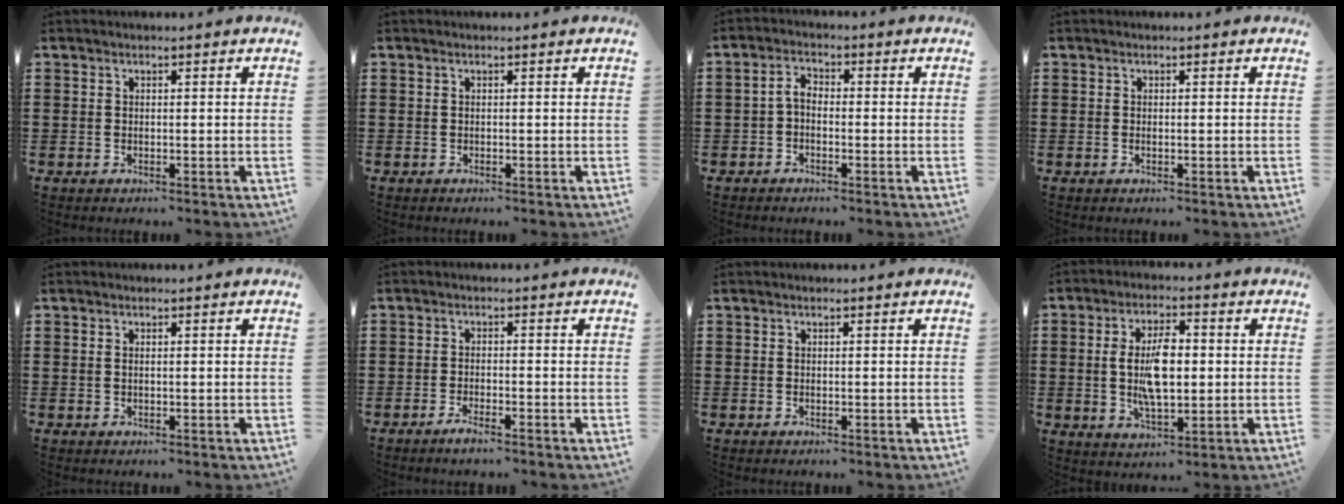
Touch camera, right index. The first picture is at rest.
{"total": 0.0}
{"total": 2.3, "force": [-0.9, 1.2, 1.8], "torque": [-0.051, 0.001, -0.024]}
{"total": 0.0}
{"total": 0.5, "force": [0.1, 0.2, 0.5], "torque": [-0.010, 0.000, 0.002]}
{"total": 1.7, "force": [-1.6, 0.0, 0.7], "torque": [-0.011, 0.000, -0.030]}
{"total": 0.0}
{"total": 8.1, "force": [0.1, 3.5, 7.3], "torque": [-0.141, 0.004, -0.003]}